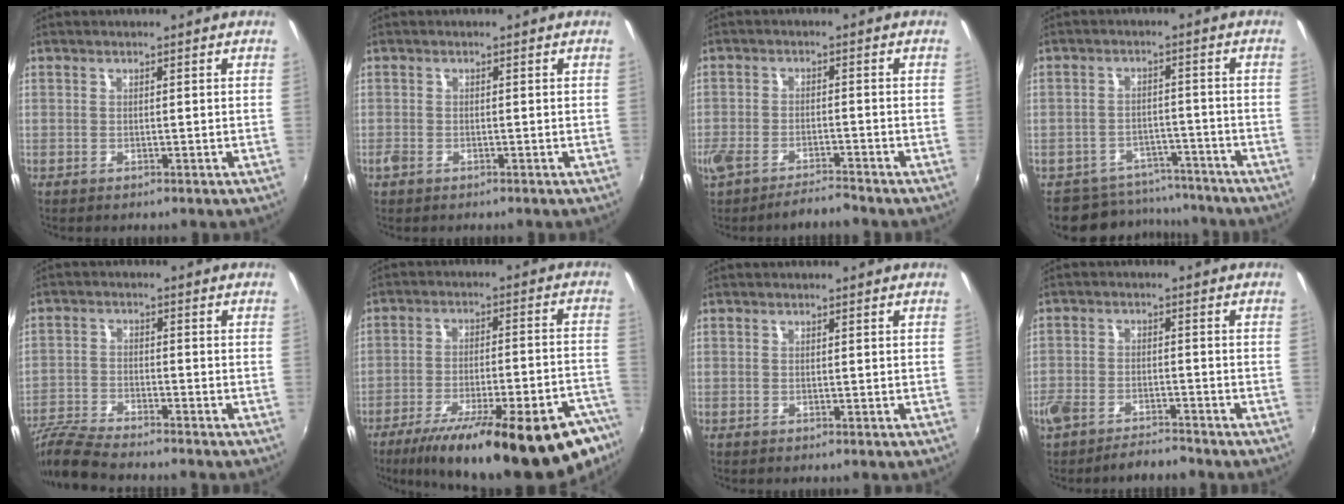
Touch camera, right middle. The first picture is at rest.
{"total": 1.5, "force": [-1.1, 0.9, 0.6], "torque": [-0.015, -0.003, -0.022]}
{"total": 6.2, "force": [-5.5, 1.3, 2.6], "torque": [-0.077, -0.013, -0.100]}
{"total": 9.2, "force": [-8.1, 4.5, 0.8], "torque": [-0.023, 0.025, -0.107]}
{"total": 8.5, "force": [-7.9, 0.1, 3.1], "torque": [-0.084, -0.014, -0.159]}
{"total": 29.3, "force": [-22.0, 6.5, 18.1], "torque": [-0.270, -0.038, -0.302]}
{"total": 0.0}
{"total": 7.3, "force": [-6.4, 2.3, 2.6], "torque": [-0.078, -0.012, -0.109]}